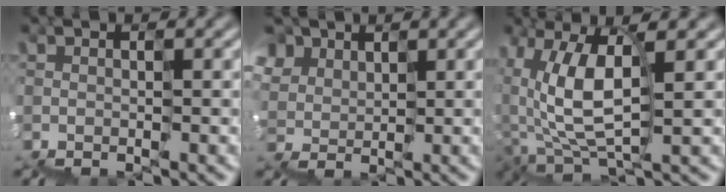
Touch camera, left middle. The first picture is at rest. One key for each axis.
{"total": 3.9, "fx": 2.9, "fy": 2.0, "fz": -1.7, "tx": 0.025, "ty": 0.024, "tz": 0.049}
{"total": 4.9, "fx": 1.7, "fy": 2.7, "fz": 3.6, "tx": -0.099, "ty": 0.017, "tz": 0.030}